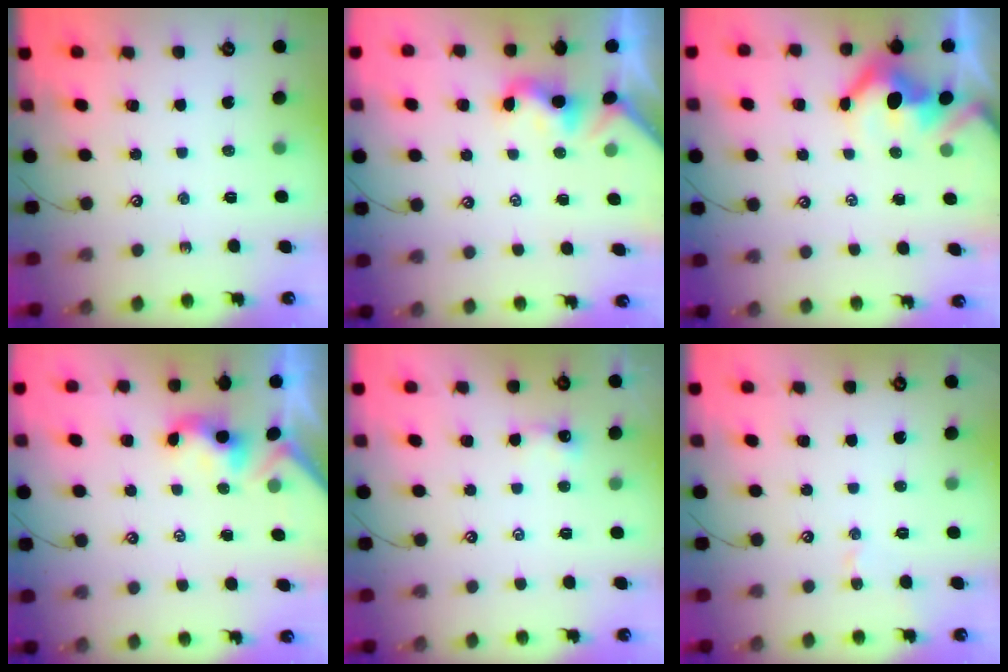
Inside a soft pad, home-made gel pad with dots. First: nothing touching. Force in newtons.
{"total": 2.0, "press": 2.0, "slide": 0.5}
{"total": 5.2, "press": 5.0, "slide": 1.1}
{"total": 0.6, "press": 0.5, "slide": 0.3}
{"total": 0.0}
{"total": 1.6, "press": 1.5, "slide": 0.6}